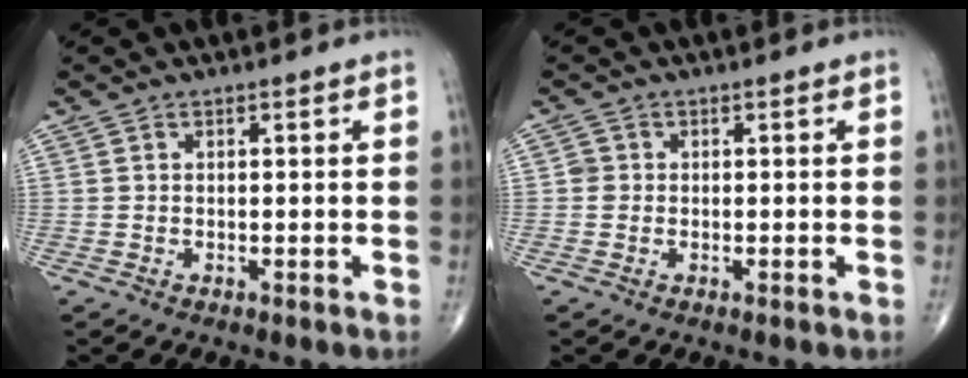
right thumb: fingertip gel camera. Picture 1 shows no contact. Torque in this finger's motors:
{"motor_torque": [0.41, 0.39, 0.40, 0.07, -0.03]}